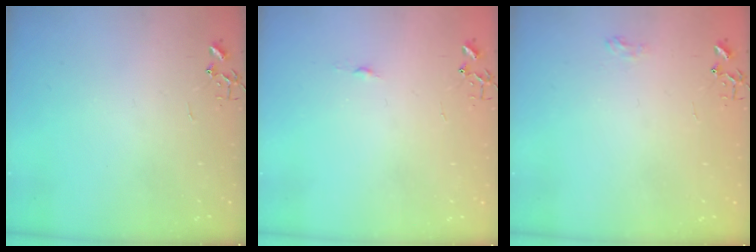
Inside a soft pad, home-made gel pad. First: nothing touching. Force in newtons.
{"total": 3.3, "press": 3.3, "slide": 0.4}
{"total": 6.5, "press": 6.5, "slide": 0.6}